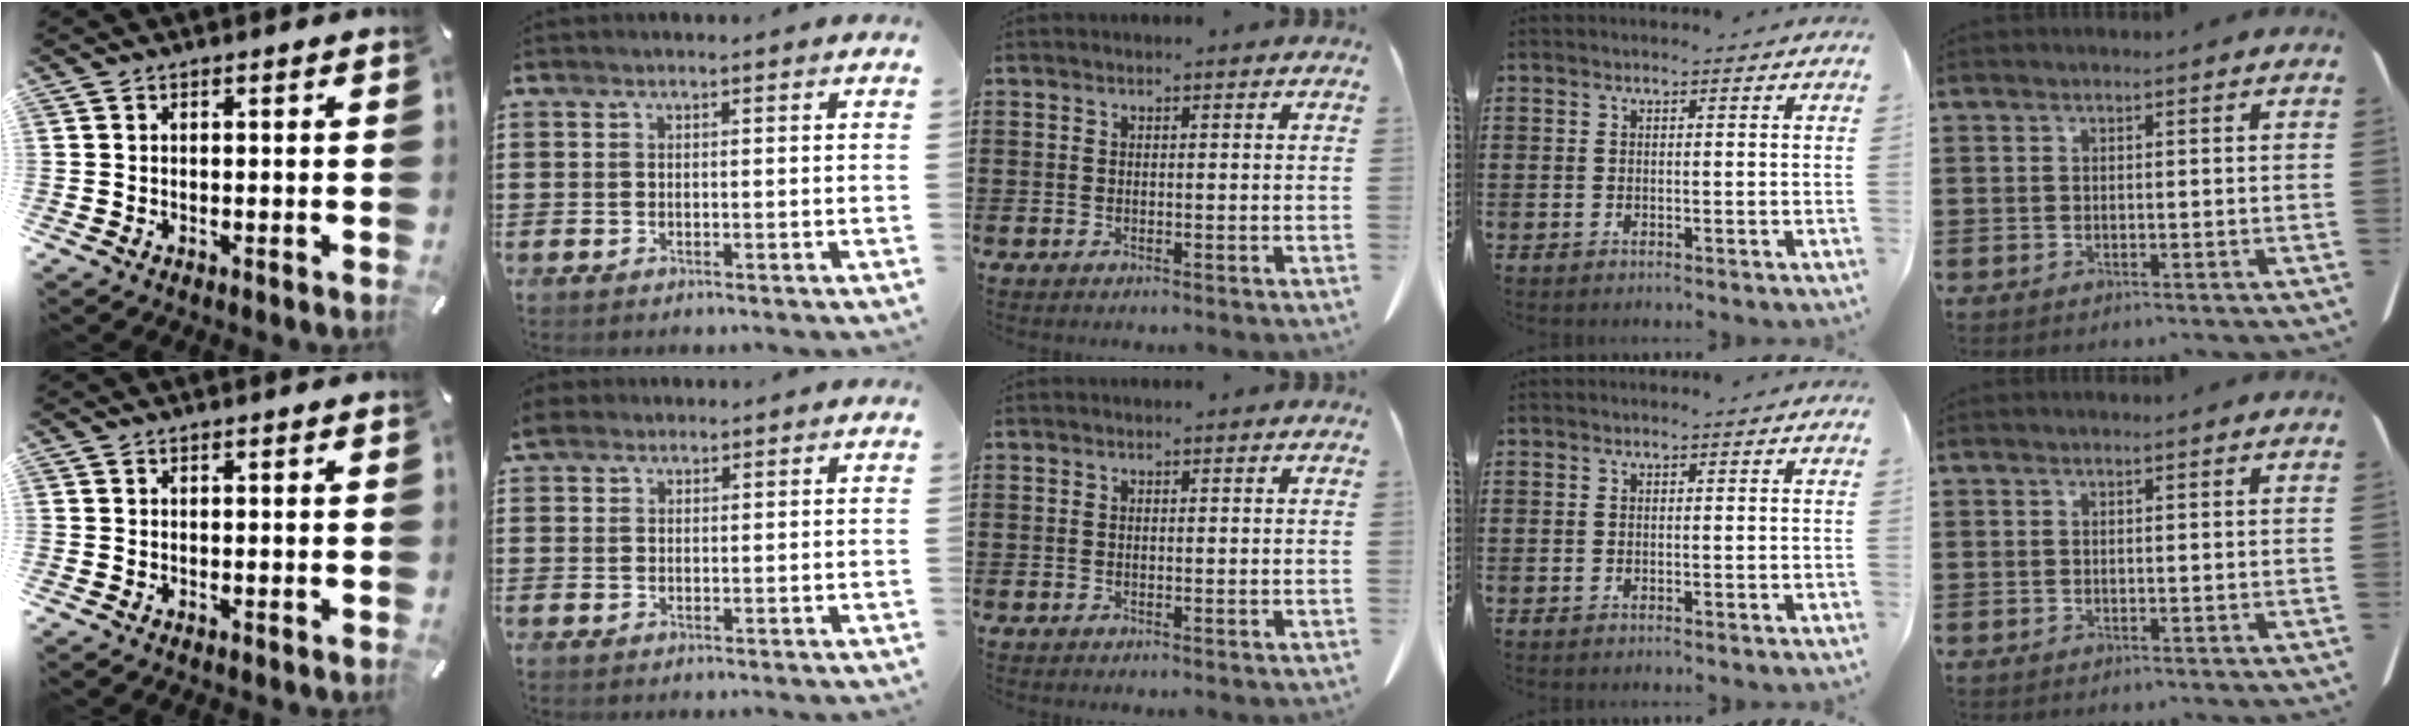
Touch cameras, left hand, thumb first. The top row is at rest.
{"index": {"total": 2.7, "force": [2.2, 1.4, 0.8], "torque": [-0.022, 0.008, 0.042]}}